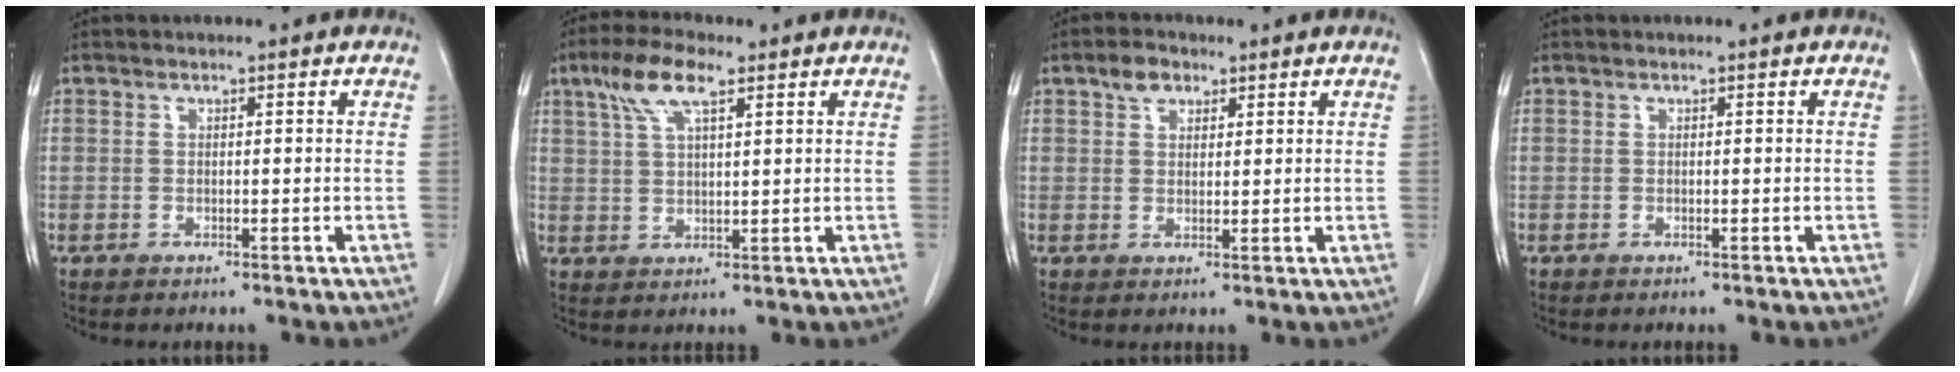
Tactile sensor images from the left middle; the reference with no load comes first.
{"total": 7.1, "force": [4.1, 1.8, 5.5], "torque": [-0.120, 0.017, 0.079]}
{"total": 3.1, "force": [1.9, 1.9, 1.4], "torque": [-0.030, 0.007, 0.035]}
{"total": 0.0}